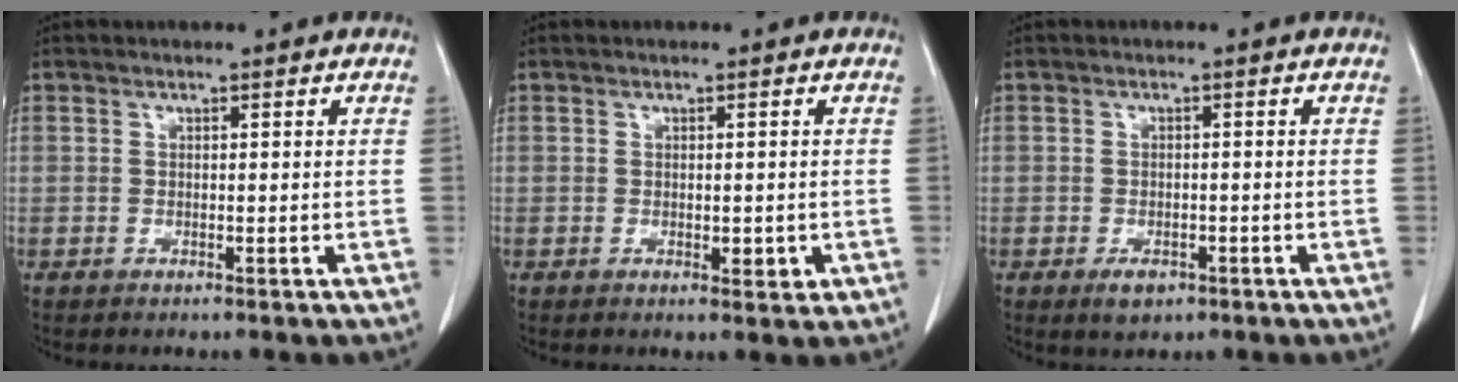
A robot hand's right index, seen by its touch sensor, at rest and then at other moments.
{"total": 2.1, "force": [-0.4, 1.0, 1.9], "torque": [-0.019, -0.001, 0.003]}
{"total": 2.7, "force": [-1.6, 1.6, 1.5], "torque": [-0.023, 0.000, -0.015]}